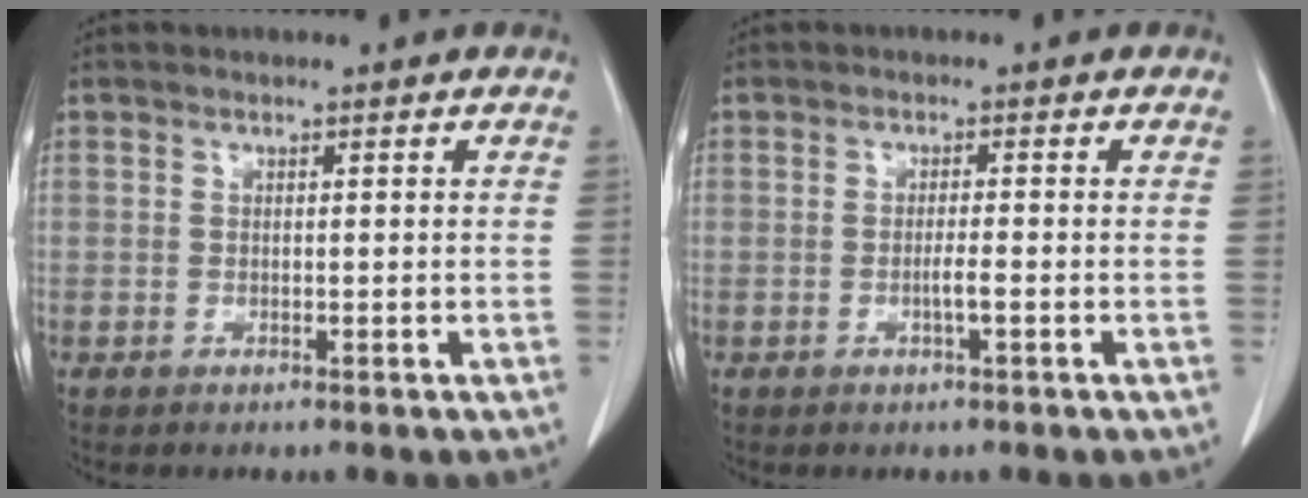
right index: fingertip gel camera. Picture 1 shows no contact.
{"total": 1.5, "force": [-0.4, 0.0, 1.5], "torque": [-0.027, 0.000, -0.006]}